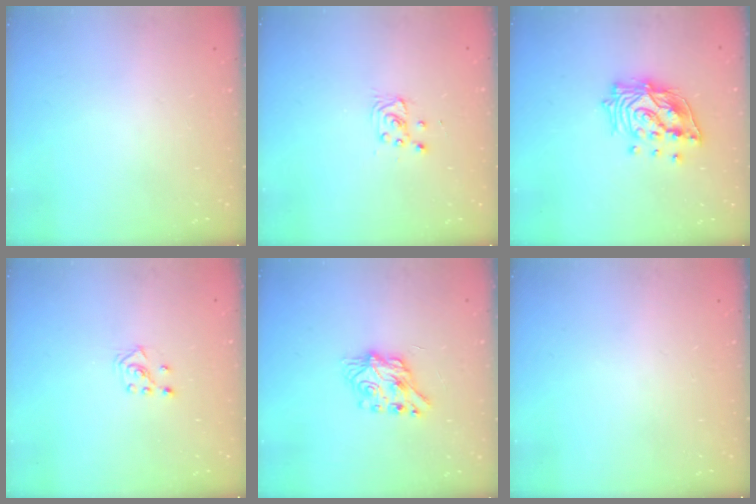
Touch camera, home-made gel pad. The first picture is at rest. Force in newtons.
{"total": 2.9, "press": 2.9, "slide": 0.4}
{"total": 16.3, "press": 16.2, "slide": 2.1}
{"total": 3.5, "press": 3.4, "slide": 0.9}
{"total": 7.2, "press": 7.2, "slide": 0.1}
{"total": 0.0}